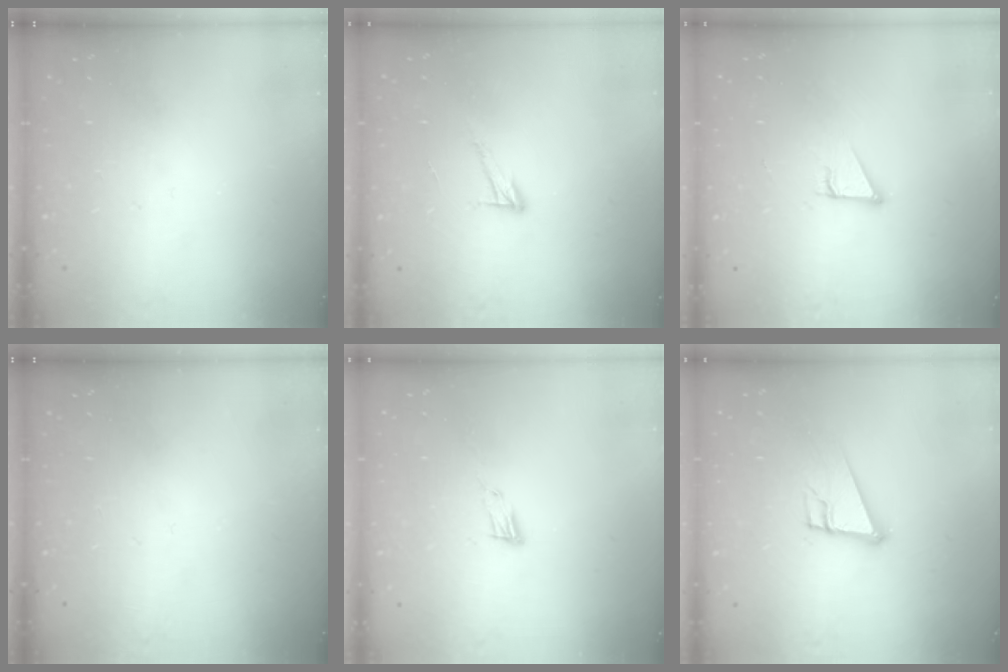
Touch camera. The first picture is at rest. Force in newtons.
{"total": 7.1, "press": 7.0, "slide": 0.4}
{"total": 2.9, "press": 2.9, "slide": 0.1}
{"total": 0.0}
{"total": 4.8, "press": 4.7, "slide": 1.0}
{"total": 10.6, "press": 10.1, "slide": 3.3}